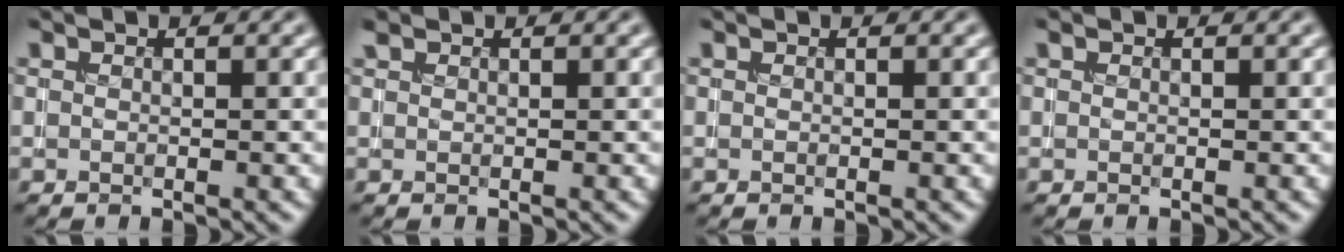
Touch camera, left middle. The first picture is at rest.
{"total": 0.7, "force": [0.6, 0.2, 0.2], "torque": [-0.005, 0.003, 0.013]}
{"total": 0.0}
{"total": 0.0}